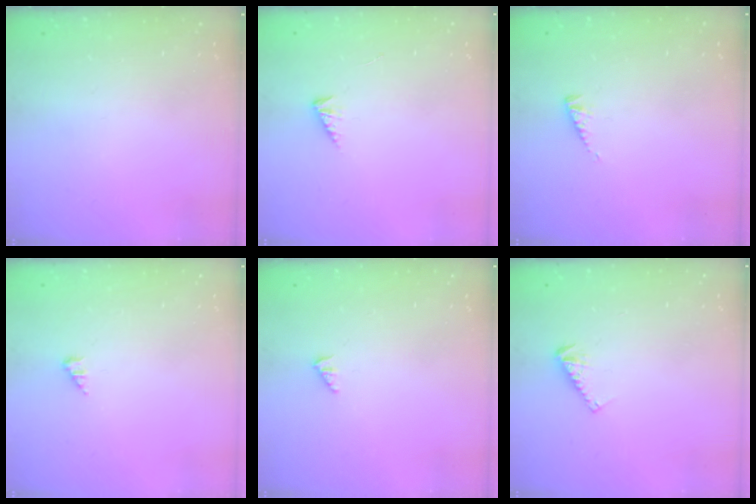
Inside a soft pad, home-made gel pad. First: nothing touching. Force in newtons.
{"total": 2.1, "press": 2.0, "slide": 0.5}
{"total": 2.7, "press": 2.7, "slide": 0.3}
{"total": 1.0, "press": 0.9, "slide": 0.2}
{"total": 0.6, "press": 0.6, "slide": 0.2}
{"total": 4.5, "press": 4.5, "slide": 0.0}